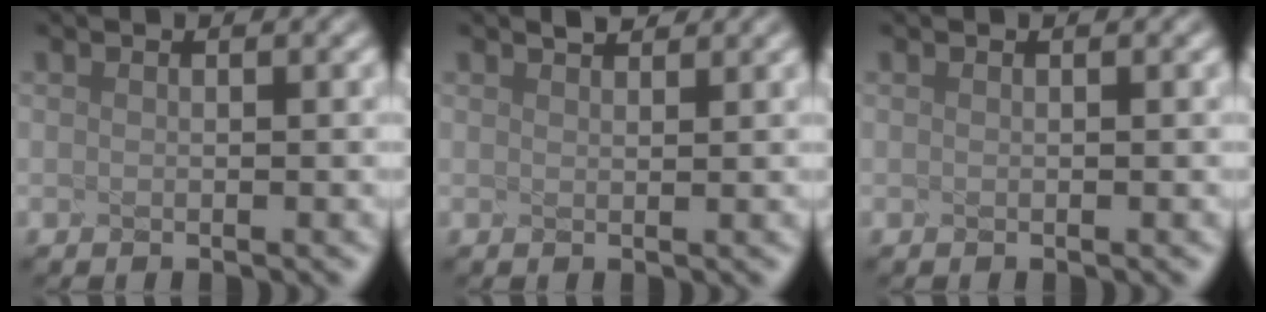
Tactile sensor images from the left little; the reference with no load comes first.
{"total": 0.8, "force": [0.6, -0.4, -0.3], "torque": [0.001, 0.000, 0.018]}
{"total": 0.0}